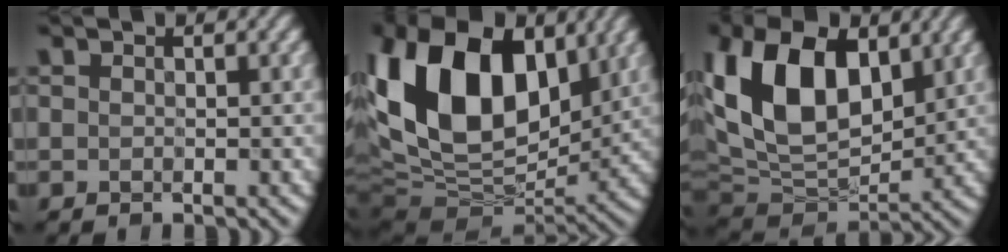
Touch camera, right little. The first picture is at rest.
{"total": 17.7, "force": [4.4, 11.0, 13.2], "torque": [-0.263, 0.031, 0.061]}
{"total": 13.5, "force": [3.4, 8.3, 10.1], "torque": [-0.215, 0.008, 0.058]}